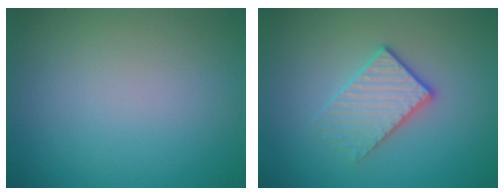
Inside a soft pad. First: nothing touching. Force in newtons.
{"total": 2.6, "press": 2.3, "slide": 1.2}